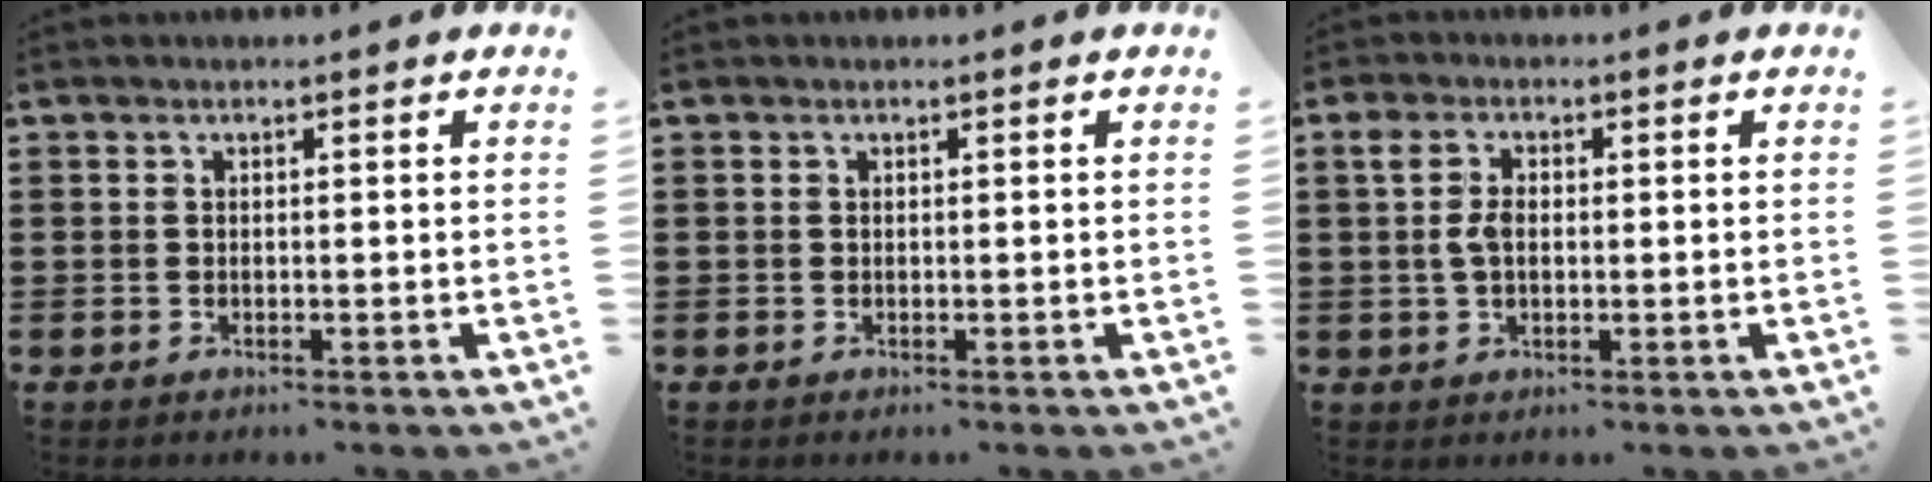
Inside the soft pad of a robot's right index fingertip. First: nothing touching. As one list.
[{"total": 0.0}, {"total": 3.7, "force": [0.3, 2.2, 3.0], "torque": [-0.070, 0.009, 0.001]}]